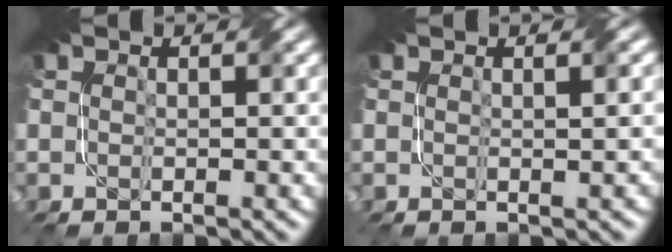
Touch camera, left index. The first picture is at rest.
{"total": 1.9, "force": [0.6, 0.6, 1.7], "torque": [-0.015, 0.004, -0.003]}